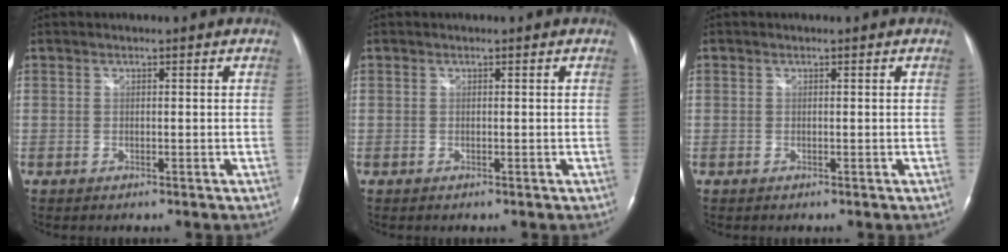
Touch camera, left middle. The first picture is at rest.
{"total": 0.0}
{"total": 0.0}